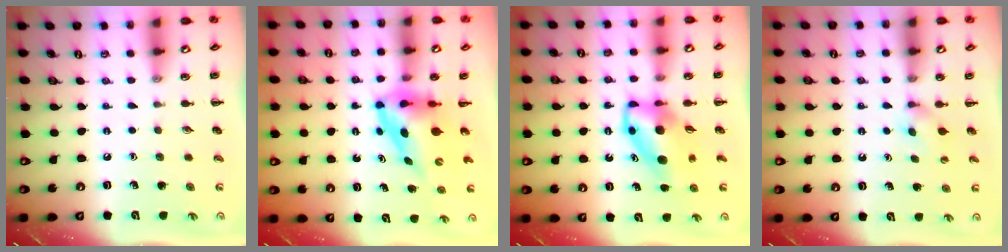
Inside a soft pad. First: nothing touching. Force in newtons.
{"total": 5.0, "press": 4.8, "slide": 1.3}
{"total": 6.9, "press": 6.7, "slide": 1.7}
{"total": 2.5, "press": 2.3, "slide": 1.0}